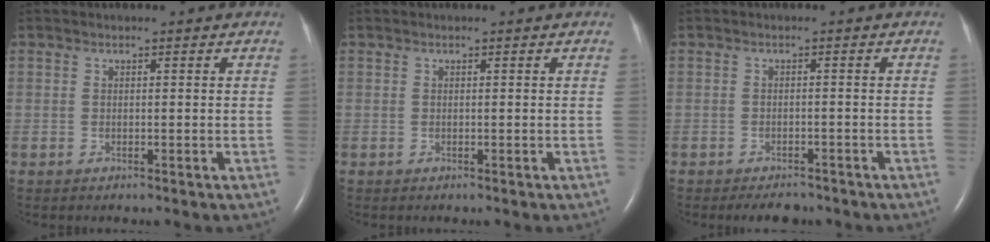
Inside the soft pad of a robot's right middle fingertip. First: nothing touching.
{"total": 0.0}
{"total": 3.4, "force": [-2.9, 1.3, 1.1], "torque": [-0.018, -0.002, -0.039]}